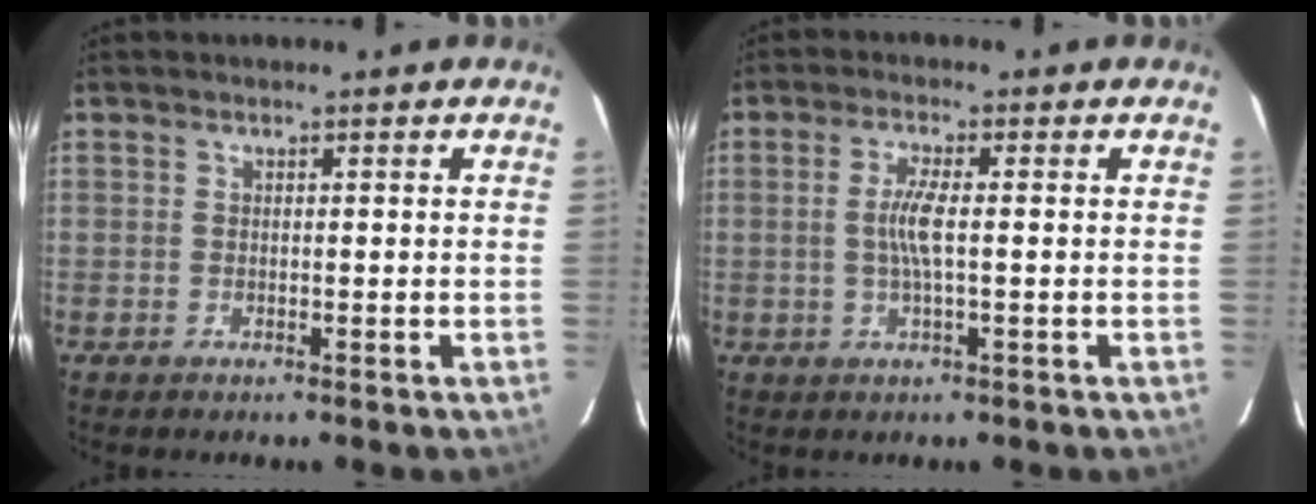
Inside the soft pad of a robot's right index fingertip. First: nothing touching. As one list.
[{"total": 4.5, "force": [-0.2, 0.3, 4.4], "torque": [-0.086, -0.001, -0.003]}]